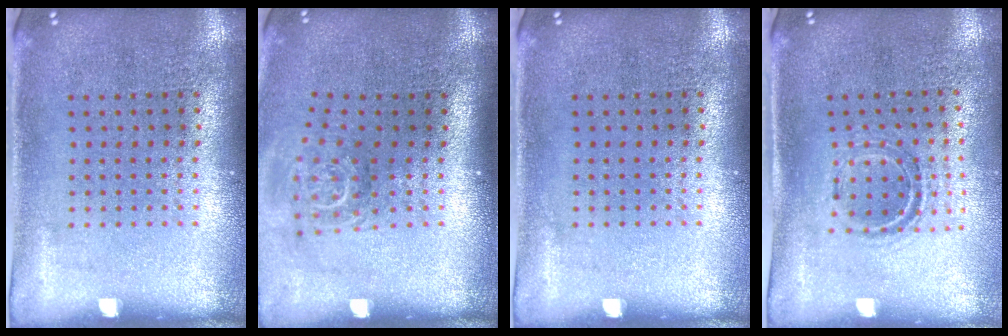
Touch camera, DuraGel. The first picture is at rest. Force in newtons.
{"total": 1.8, "press": 1.2, "slide": 1.3}
{"total": 0.0}
{"total": 1.0, "press": 0.9, "slide": 0.3}